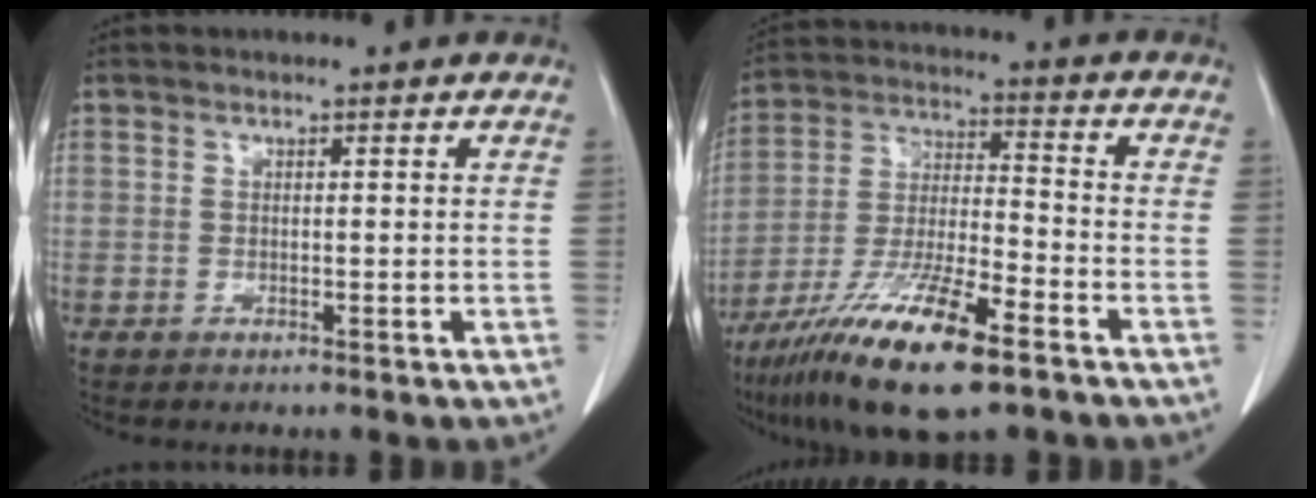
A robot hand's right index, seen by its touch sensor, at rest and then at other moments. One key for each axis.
{"total": 16.9, "fx": -10.4, "fy": 2.6, "fz": 13.0, "tx": -0.260, "ty": -0.034, "tz": -0.190}